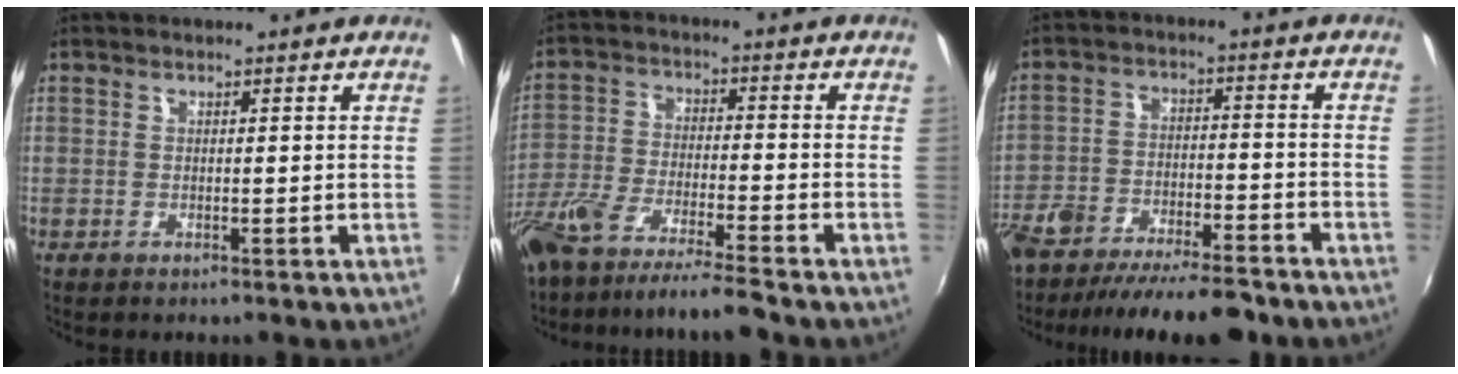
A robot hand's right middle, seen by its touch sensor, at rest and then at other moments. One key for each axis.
{"total": 11.8, "fx": -9.9, "fy": 0.6, "fz": 6.4, "tx": -0.143, "ty": -0.025, "tz": -0.182}
{"total": 16.8, "fx": -13.6, "fy": 4.8, "fz": 8.6, "tx": -0.183, "ty": -0.027, "tz": -0.216}